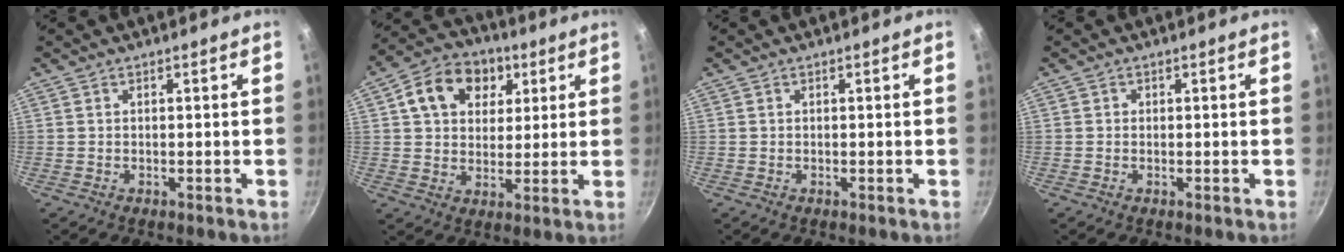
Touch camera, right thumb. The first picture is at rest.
{"total": 13.4, "force": [4.8, 10.2, 7.2], "torque": [-0.101, 0.008, 0.068]}
{"total": 0.0}
{"total": 0.5, "force": [0.0, 0.5, 0.1], "torque": [0.003, 0.003, -0.001]}